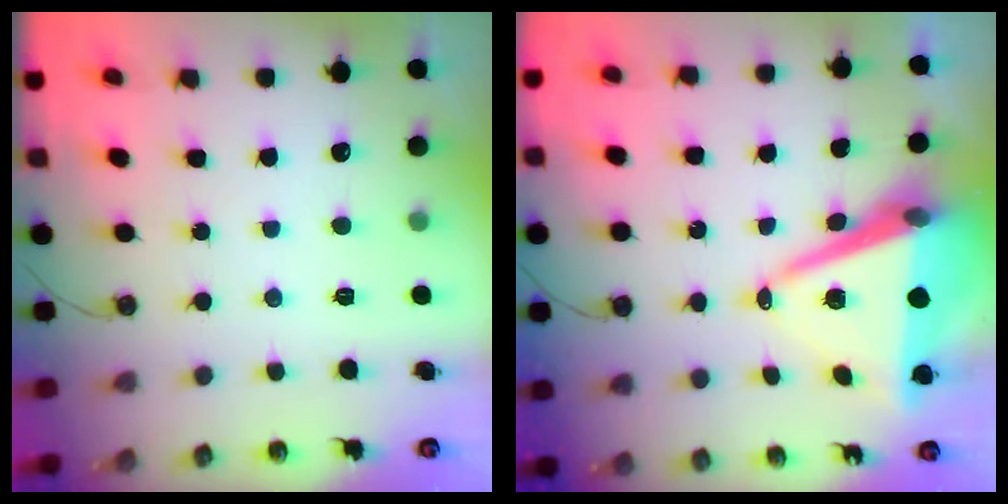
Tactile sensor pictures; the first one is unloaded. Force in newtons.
{"total": 13.0, "press": 12.3, "slide": 4.1}